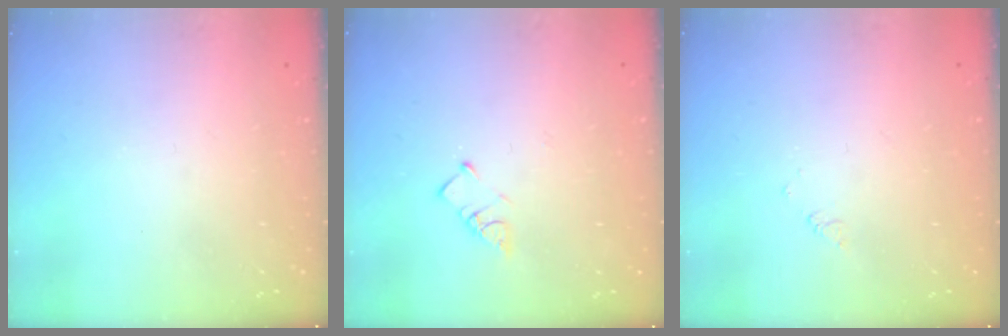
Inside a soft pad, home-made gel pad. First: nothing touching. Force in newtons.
{"total": 3.2, "press": 3.2, "slide": 0.6}
{"total": 1.7, "press": 1.7, "slide": 0.3}